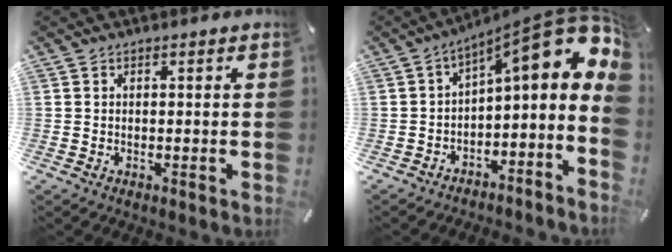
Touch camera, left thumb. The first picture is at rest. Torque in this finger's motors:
{"motor_torque": [0.36, 0.62, 0.95, 0.77, 0.27]}